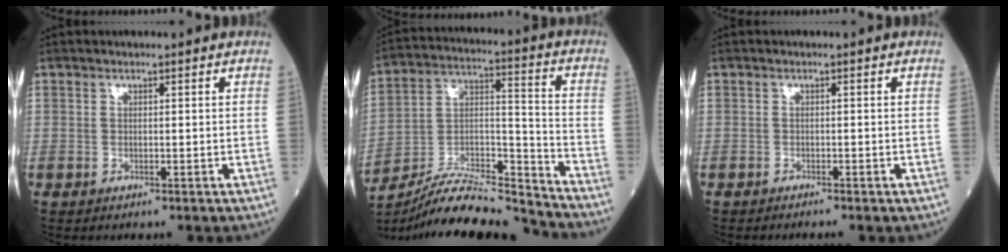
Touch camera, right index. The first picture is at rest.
{"total": 17.9, "force": [-17.1, 0.3, 5.2], "torque": [-0.093, 0.029, -0.296]}
{"total": 1.4, "force": [-1.2, 0.0, 0.7], "torque": [-0.012, -0.001, -0.015]}